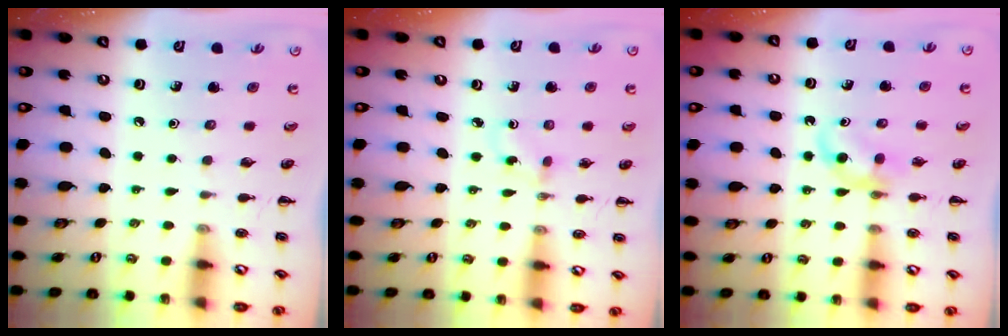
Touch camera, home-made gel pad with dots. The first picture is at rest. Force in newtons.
{"total": 1.5, "press": 1.3, "slide": 0.8}
{"total": 3.8, "press": 3.6, "slide": 1.3}